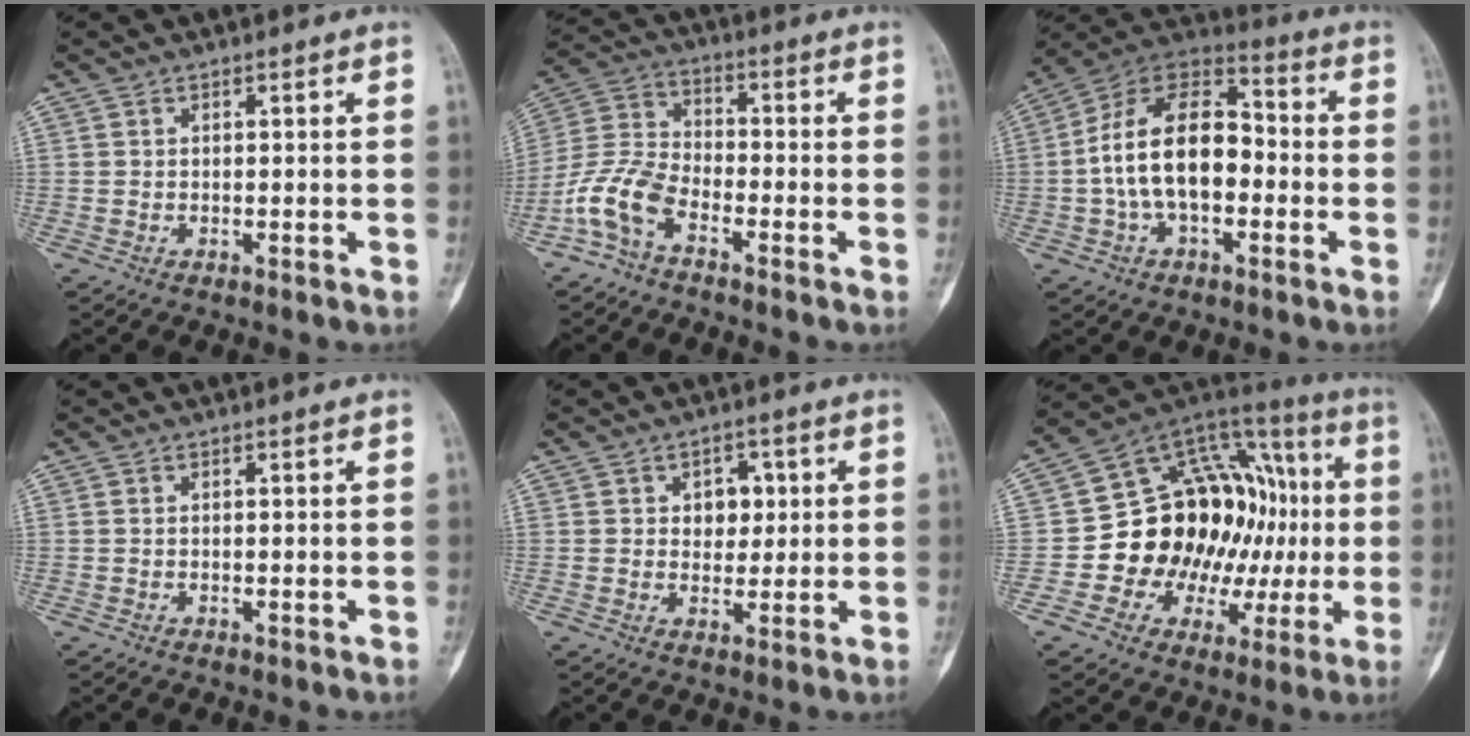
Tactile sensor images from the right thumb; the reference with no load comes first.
{"total": 8.8, "force": [-5.0, 4.4, 5.8], "torque": [-0.129, 0.038, -0.113]}
{"total": 17.5, "force": [-1.6, 10.2, 14.0], "torque": [-0.232, 0.046, -0.038]}
{"total": 0.0}
{"total": 5.0, "force": [1.1, 3.8, 3.1], "torque": [-0.012, -0.002, 0.015]}
{"total": 24.9, "force": [-1.2, 17.8, 17.4], "torque": [-0.188, 0.059, -0.004]}